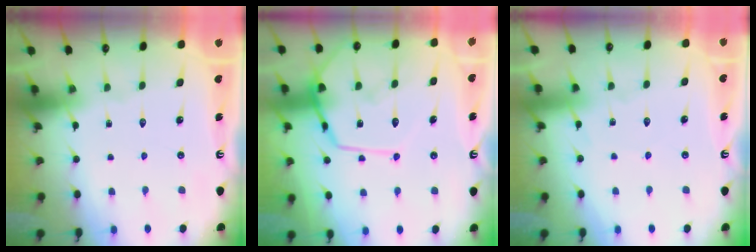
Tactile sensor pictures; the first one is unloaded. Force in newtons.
{"total": 14.1, "press": 14.1, "slide": 1.3}
{"total": 1.9, "press": 1.9, "slide": 0.2}